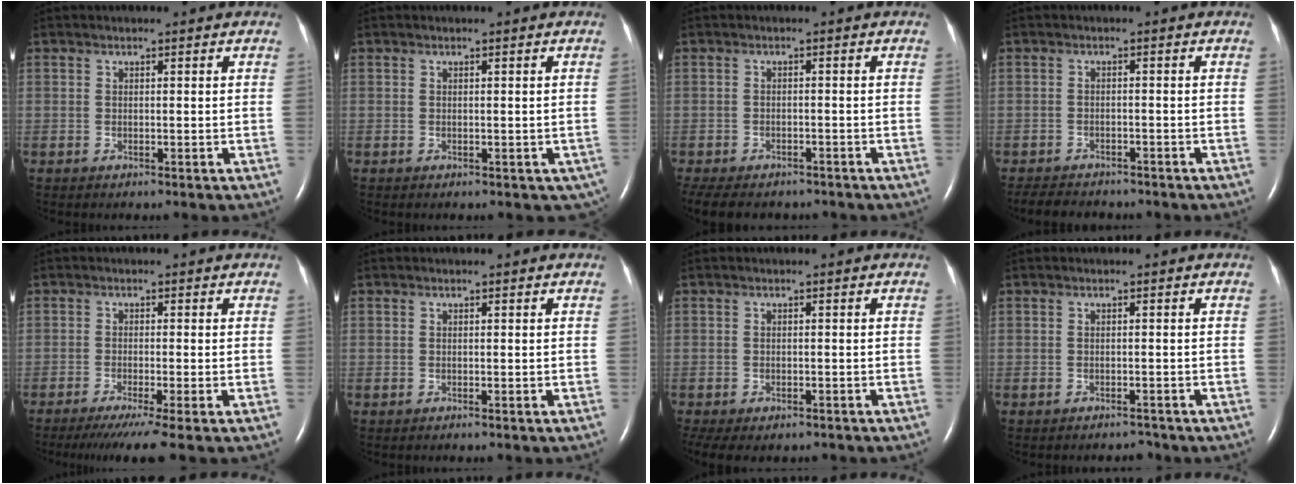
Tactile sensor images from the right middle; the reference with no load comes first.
{"total": 2.2, "force": [-0.7, 1.5, 1.4], "torque": [-0.005, -0.001, -0.003]}
{"total": 12.8, "force": [-10.2, 5.7, 5.3], "torque": [-0.130, -0.014, -0.129]}
{"total": 6.9, "force": [-6.2, 2.2, 2.3], "torque": [-0.040, -0.009, -0.087]}
{"total": 7.1, "force": [-5.3, -0.7, 4.6], "torque": [-0.065, -0.021, -0.085]}
{"total": 0.0}
{"total": 7.6, "force": [-5.4, 3.9, 3.7], "torque": [-0.077, -0.005, -0.071]}
{"total": 1.0, "force": [-1.0, 0.3, 0.0], "torque": [-0.001, -0.001, -0.013]}